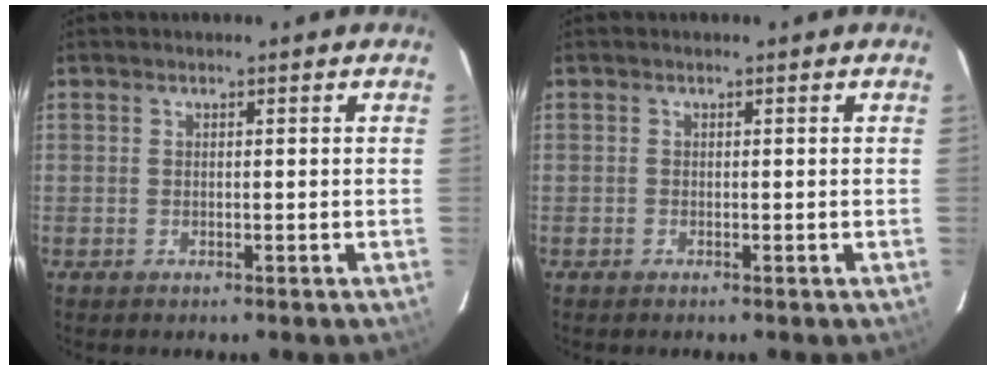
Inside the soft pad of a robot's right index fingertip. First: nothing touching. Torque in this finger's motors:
{"motor_torque": [-0.01, -0.03, -0.02, -0.01]}